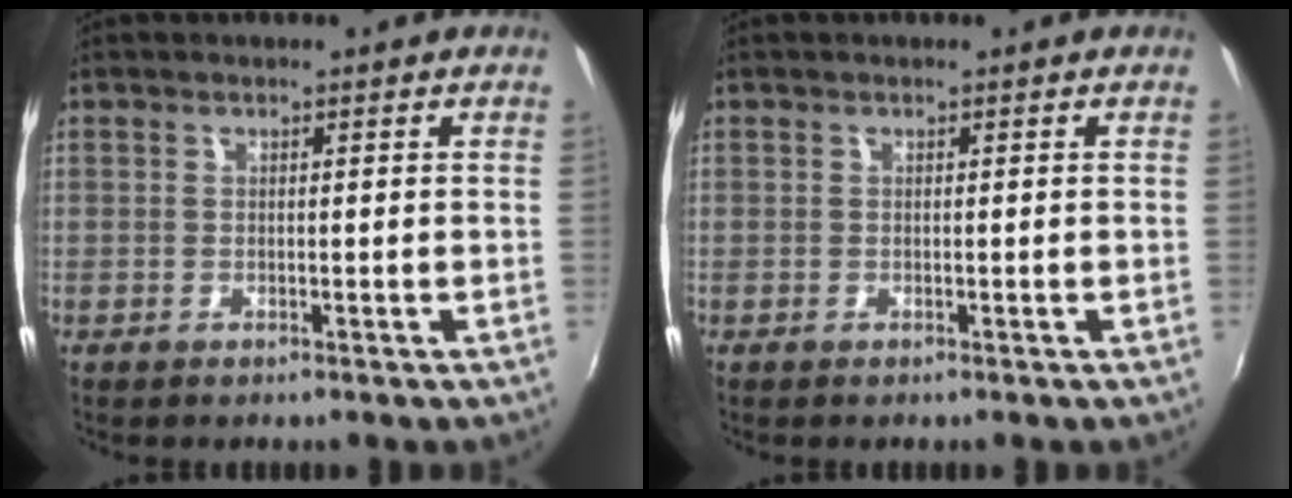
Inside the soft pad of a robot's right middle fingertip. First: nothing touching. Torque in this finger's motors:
{"motor_torque": [-0.25, 0.06, -0.02, 0.00]}